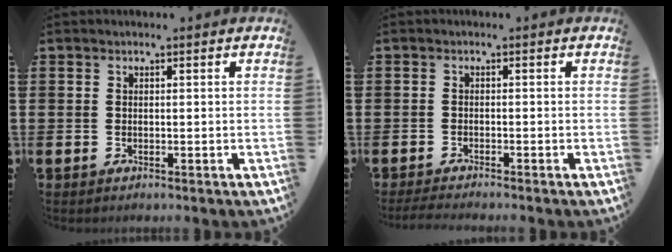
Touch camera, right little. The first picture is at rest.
{"total": 1.3, "force": [-1.1, 0.0, 0.7], "torque": [-0.011, 0.000, -0.021]}